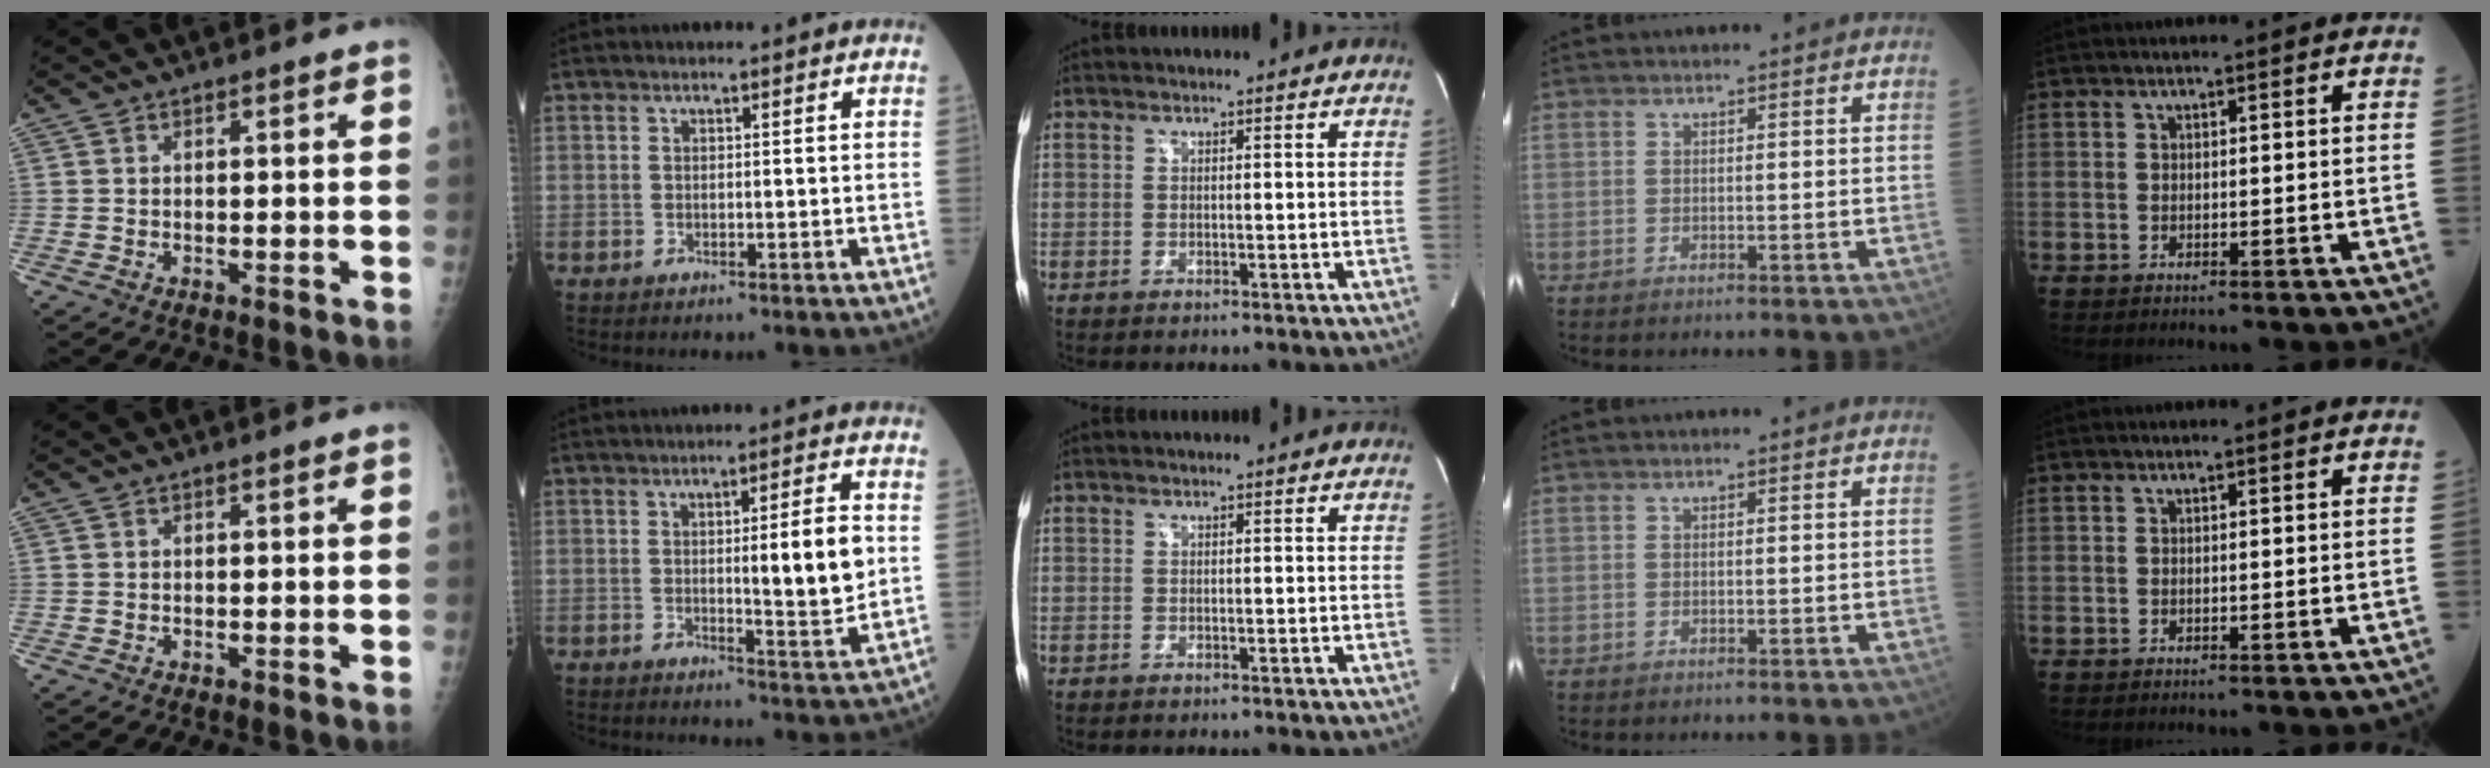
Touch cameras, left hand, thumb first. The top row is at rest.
{"index": {"total": 7.0, "force": [0.3, 0.4, 7.0], "torque": [-0.097, -0.012, 0.002]}}